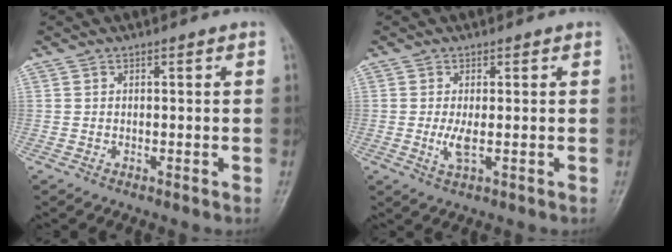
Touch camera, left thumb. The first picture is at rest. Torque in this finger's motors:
{"motor_torque": [-0.04, 0.12, 0.02, -0.08, 0.00]}